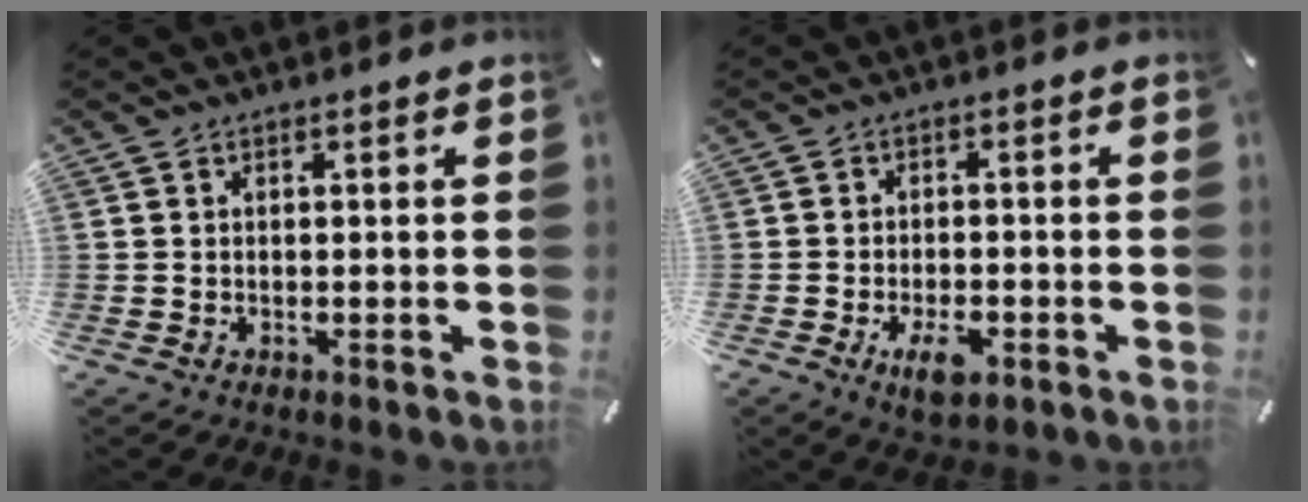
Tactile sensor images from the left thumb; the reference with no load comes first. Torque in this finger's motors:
{"motor_torque": [0.44, 0.64, 0.03, 0.00, 0.02]}